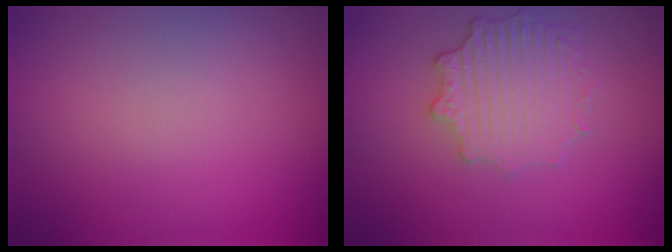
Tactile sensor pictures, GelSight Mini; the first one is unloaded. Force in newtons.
{"total": 3.7, "press": 3.0, "slide": 2.2}